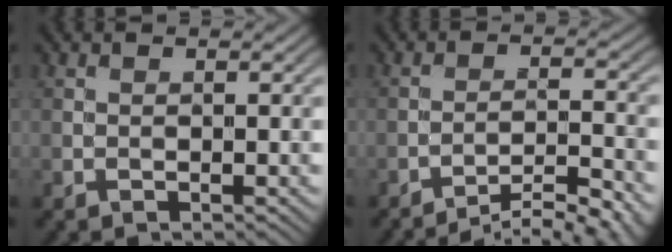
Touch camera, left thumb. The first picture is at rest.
{"total": 8.6, "force": [-7.3, 1.4, 4.3], "torque": [-0.068, 0.007, -0.100]}